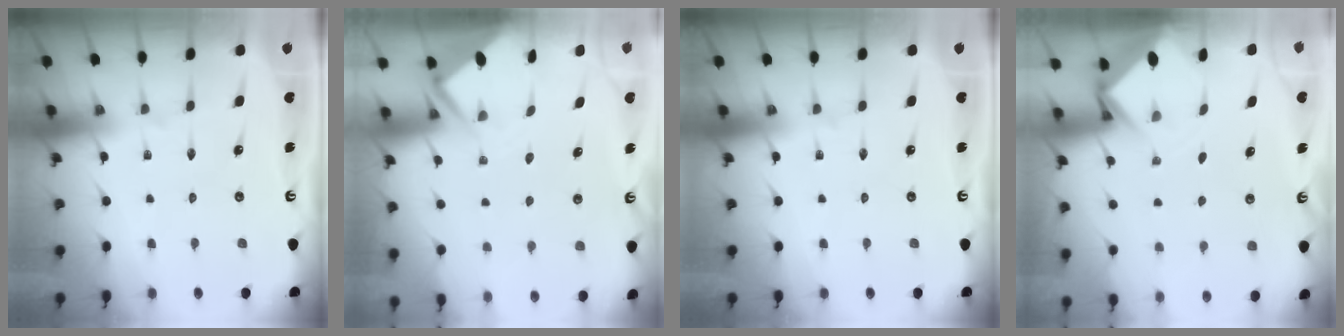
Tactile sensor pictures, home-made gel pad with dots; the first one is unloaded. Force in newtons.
{"total": 3.6, "press": 3.6, "slide": 0.3}
{"total": 0.0}
{"total": 2.9, "press": 2.9, "slide": 0.2}